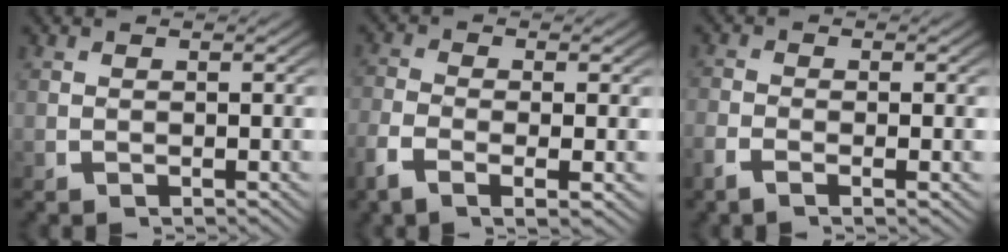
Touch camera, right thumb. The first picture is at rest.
{"total": 3.4, "force": [-1.1, 1.2, 2.9], "torque": [-0.073, -0.007, -0.021]}
{"total": 1.7, "force": [-0.9, 0.4, 1.4], "torque": [-0.035, -0.005, -0.021]}